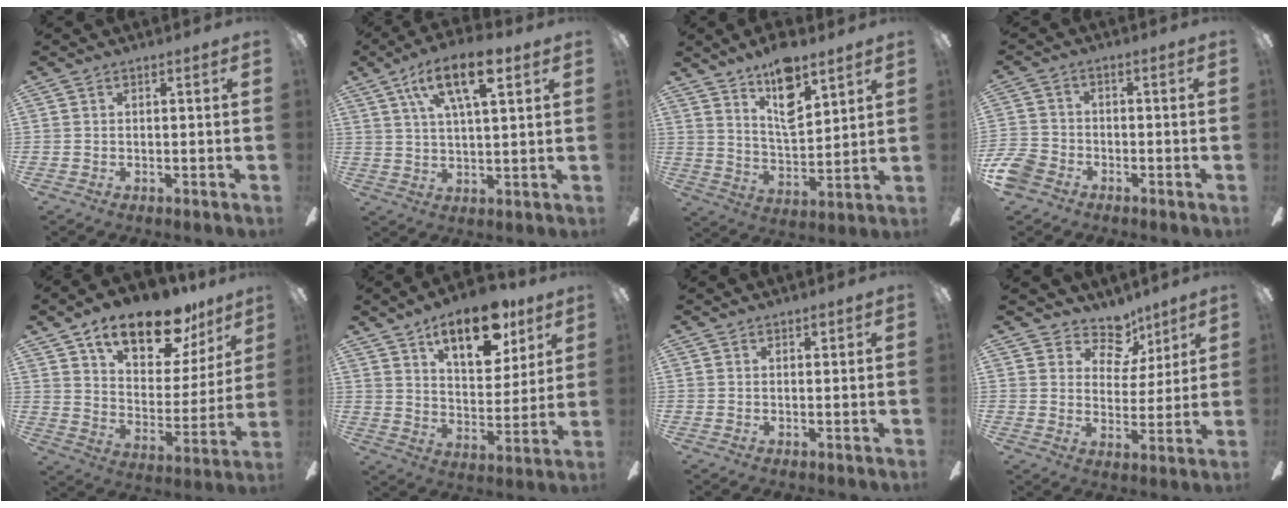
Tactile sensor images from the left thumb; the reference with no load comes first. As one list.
[{"total": 13.8, "force": [6.8, 5.3, 10.8], "torque": [-0.179, -0.011, 0.116]}, {"total": 13.1, "force": [9.4, 4.8, 7.7], "torque": [-0.124, -0.048, 0.163]}, {"total": 6.8, "force": [-4.0, 4.6, 2.8], "torque": [-0.071, 0.022, -0.078]}, {"total": 19.4, "force": [13.7, 8.5, 10.6], "torque": [-0.159, -0.082, 0.235]}, {"total": 17.1, "force": [10.4, 8.1, 10.8], "torque": [-0.149, -0.042, 0.174]}, {"total": 1.4, "force": [0.9, 0.9, 0.6], "torque": [-0.004, -0.001, 0.014]}, {"total": 9.4, "force": [6.6, 5.9, 3.1], "torque": [-0.051, -0.043, 0.124]}]